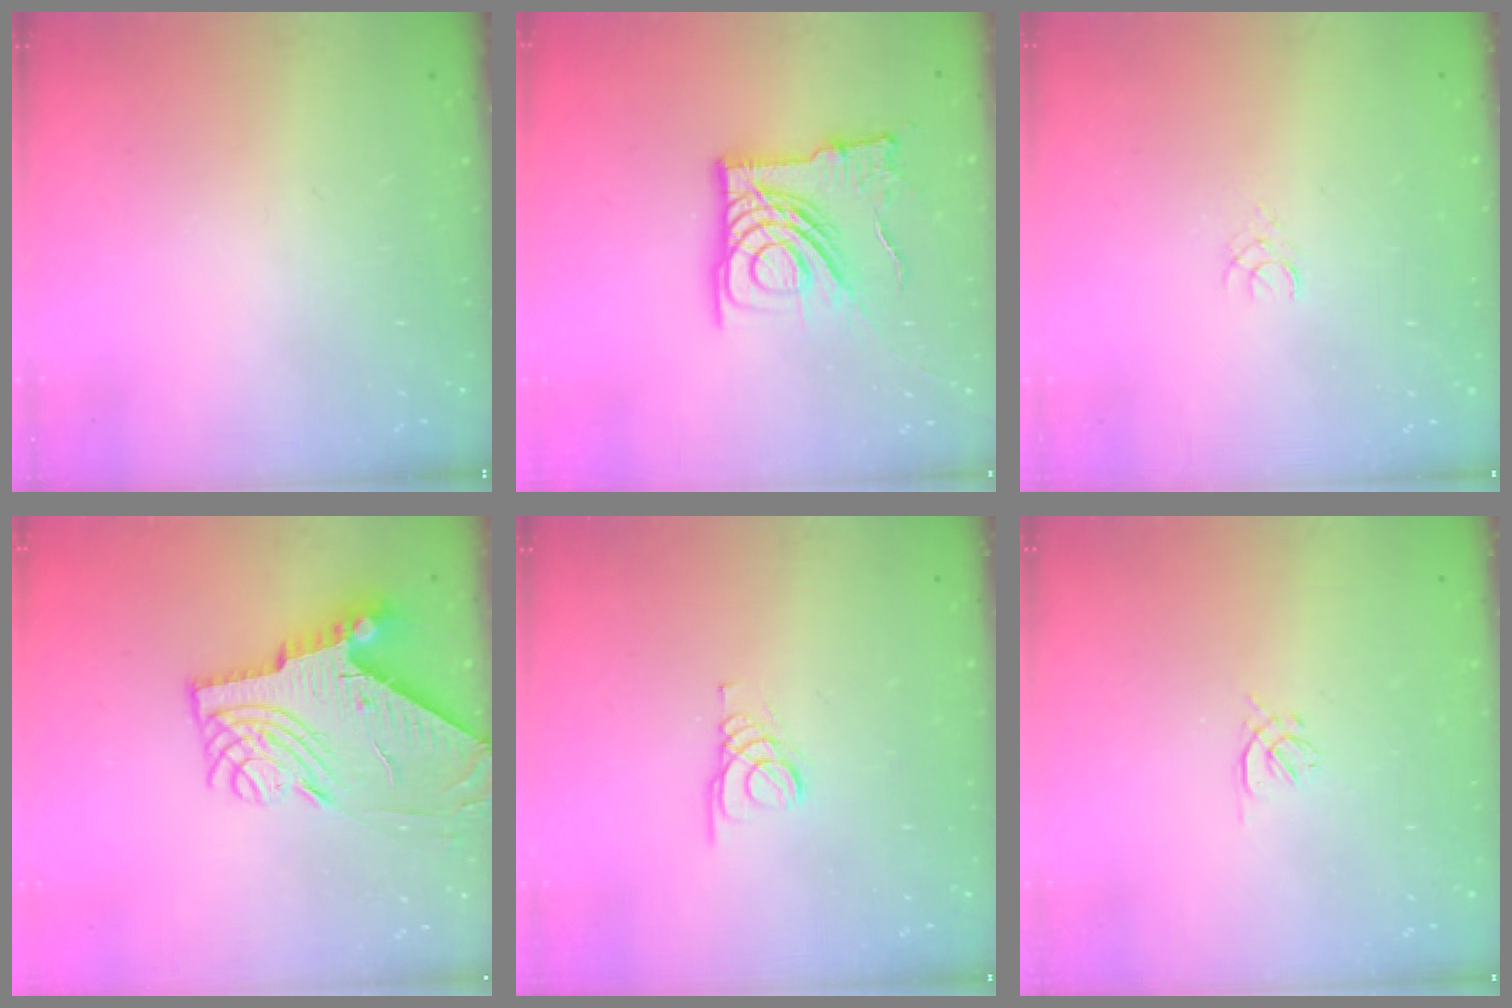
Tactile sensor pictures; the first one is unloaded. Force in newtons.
{"total": 15.9, "press": 15.9, "slide": 1.7}
{"total": 1.5, "press": 1.5, "slide": 0.2}
{"total": 11.4, "press": 11.3, "slide": 1.2}
{"total": 1.4, "press": 1.4, "slide": 0.2}
{"total": 1.6, "press": 1.5, "slide": 0.6}